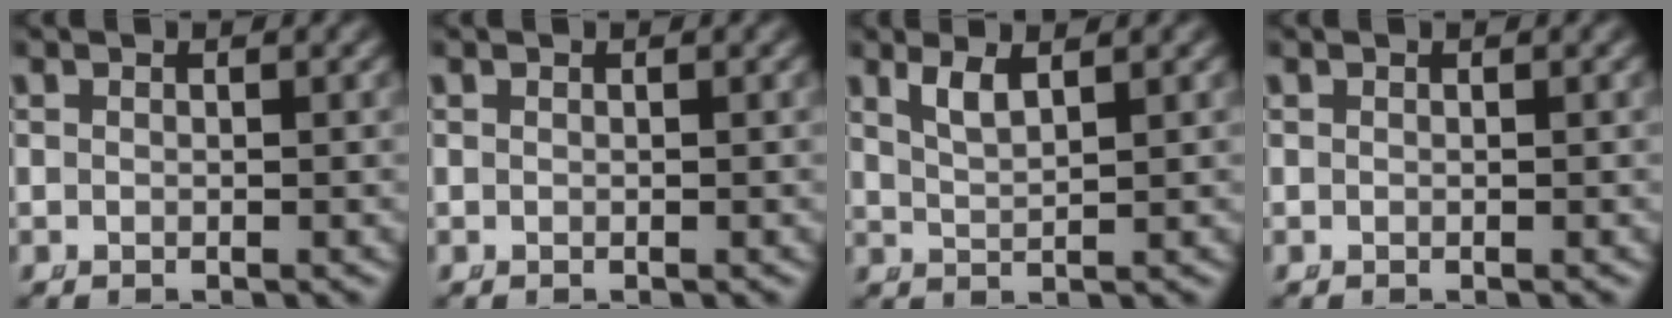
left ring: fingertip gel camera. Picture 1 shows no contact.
{"total": 0.0}
{"total": 2.0, "force": [1.3, 0.2, 1.5], "torque": [-0.036, -0.007, 0.034]}
{"total": 0.0}